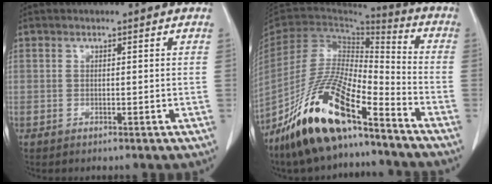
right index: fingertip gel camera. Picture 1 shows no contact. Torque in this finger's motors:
{"motor_torque": [1.15, -0.99, 1.05, 0.21]}